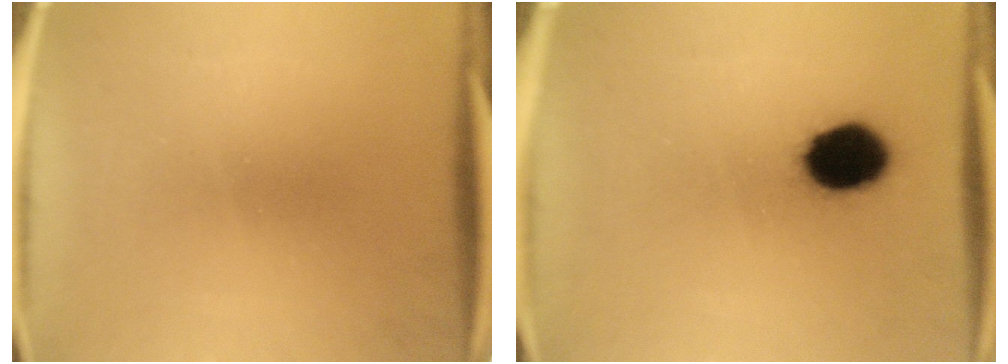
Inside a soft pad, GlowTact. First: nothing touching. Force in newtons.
{"total": 12.4}